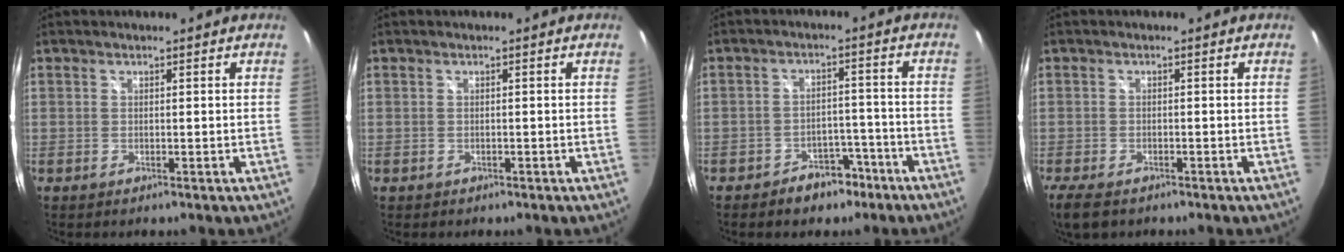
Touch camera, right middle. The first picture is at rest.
{"total": 0.7, "force": [-0.4, 0.5, 0.1], "torque": [-0.004, -0.001, -0.005]}
{"total": 6.7, "force": [-4.8, 4.1, 2.1], "torque": [-0.045, 0.020, -0.058]}
{"total": 5.7, "force": [-4.2, 2.4, 3.1], "torque": [-0.076, -0.024, -0.077]}